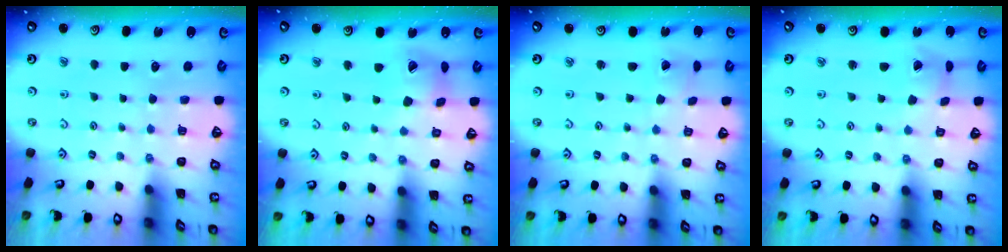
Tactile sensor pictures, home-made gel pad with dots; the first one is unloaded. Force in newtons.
{"total": 12.9, "press": 12.8, "slide": 1.7}
{"total": 1.4, "press": 1.4, "slide": 0.1}
{"total": 2.2, "press": 2.2, "slide": 0.4}